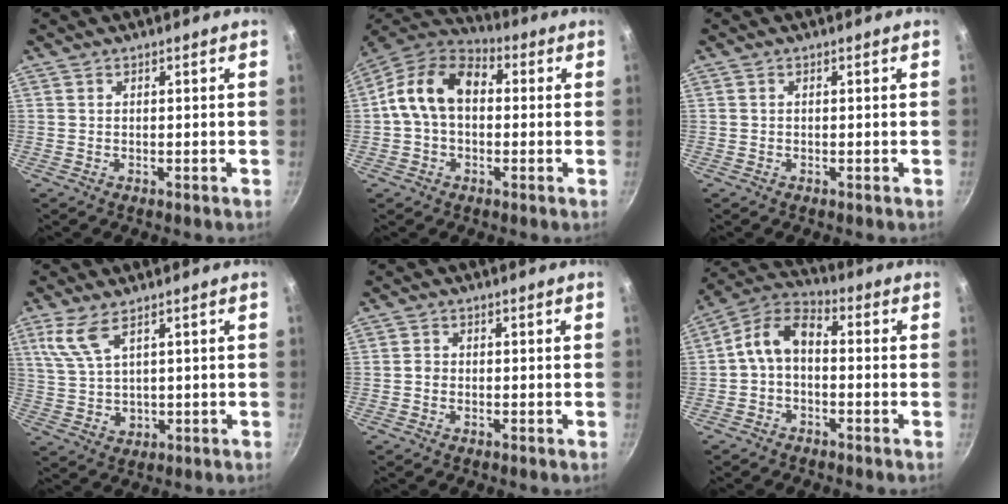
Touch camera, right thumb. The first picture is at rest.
{"total": 13.0, "force": [1.0, 9.1, 9.3], "torque": [-0.141, 0.035, -0.004]}
{"total": 0.0}
{"total": 7.0, "force": [3.4, 3.2, 5.2], "torque": [-0.109, -0.015, 0.081]}
{"total": 1.3, "force": [-0.4, 1.1, 0.6], "torque": [-0.007, 0.007, -0.009]}
{"total": 8.1, "force": [-1.1, 5.0, 6.3], "torque": [-0.113, 0.043, -0.034]}